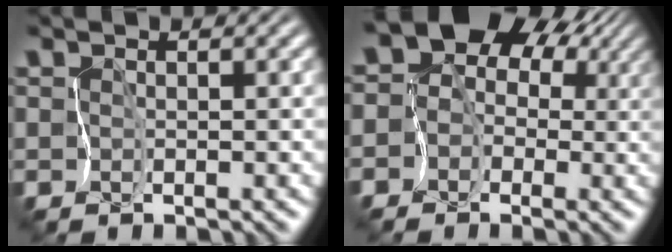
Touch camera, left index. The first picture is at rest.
{"total": 10.0, "force": [1.7, 8.9, 4.3], "torque": [-0.077, 0.040, -0.005]}